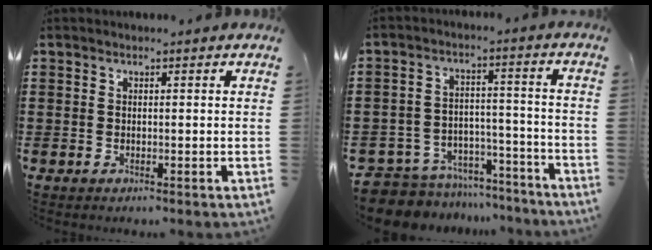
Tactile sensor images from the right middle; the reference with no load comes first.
{"total": 7.3, "force": [-7.2, 1.4, 0.4], "torque": [-0.015, 0.021, -0.146]}